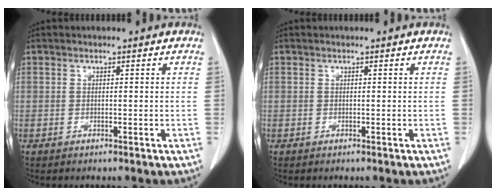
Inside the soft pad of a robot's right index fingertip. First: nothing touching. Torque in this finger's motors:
{"motor_torque": [0.00, 0.00, 0.00, 0.00]}